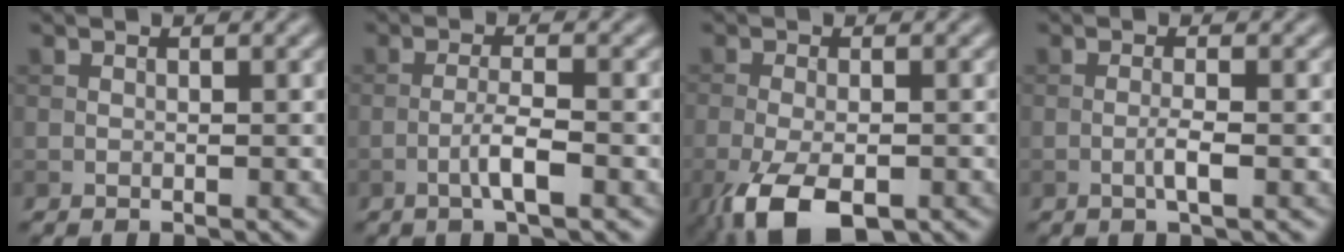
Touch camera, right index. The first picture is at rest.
{"total": 2.7, "force": [-1.2, 0.3, 2.4], "torque": [-0.046, 0.007, -0.026]}
{"total": 7.1, "force": [-3.7, 3.2, 5.1], "torque": [-0.111, -0.021, -0.062]}
{"total": 1.6, "force": [-0.5, 0.1, 1.5], "torque": [-0.031, 0.000, -0.012]}